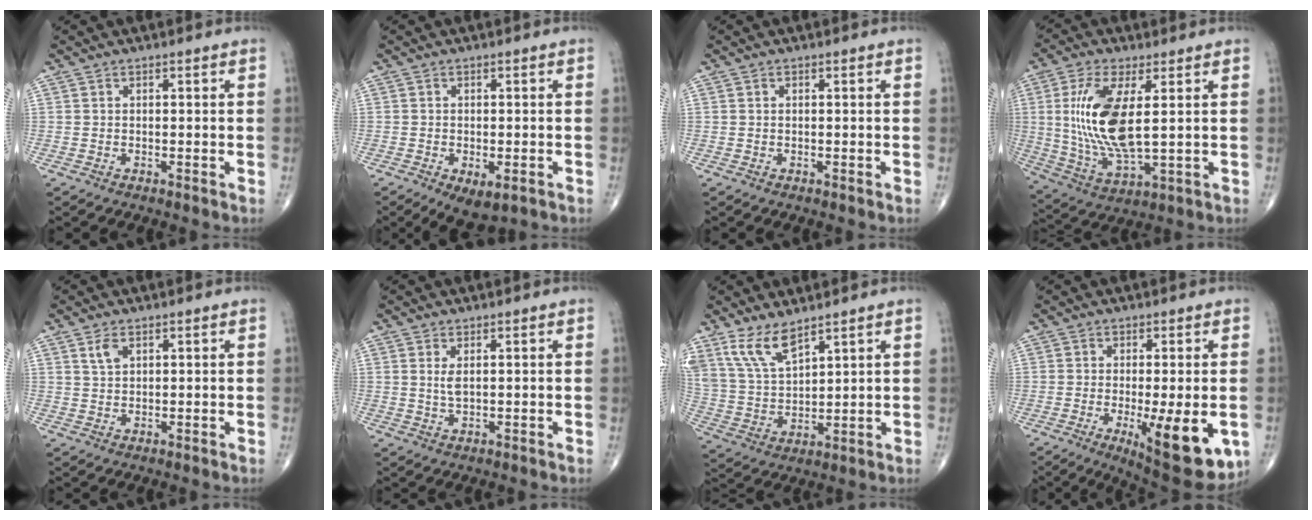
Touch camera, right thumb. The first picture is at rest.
{"total": 6.0, "force": [-2.8, 3.0, 4.4], "torque": [-0.064, -0.001, -0.035]}
{"total": 0.0}
{"total": 15.3, "force": [2.4, 5.7, 14.0], "torque": [-0.296, -0.021, 0.056]}
{"total": 2.6, "force": [1.4, 1.4, 1.7], "torque": [-0.032, -0.002, 0.031]}
{"total": 2.3, "force": [0.7, 0.9, 2.0], "torque": [-0.041, -0.007, 0.019]}
{"total": 9.2, "force": [6.7, 3.3, 5.3], "torque": [-0.104, -0.034, 0.151]}
{"total": 13.8, "force": [-3.7, 4.0, 12.6], "torque": [-0.161, -0.022, -0.041]}